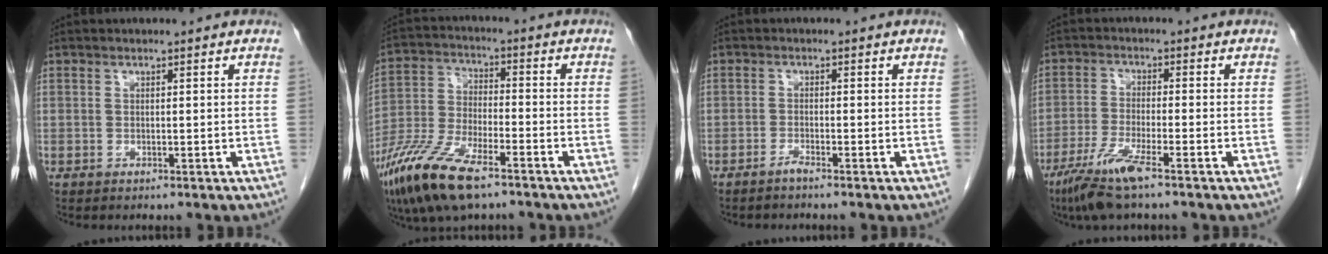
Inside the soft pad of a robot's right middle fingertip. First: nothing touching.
{"total": 13.7, "force": [-9.0, 3.7, 9.5], "torque": [-0.204, -0.026, -0.170]}
{"total": 1.3, "force": [-1.1, -0.2, 0.6], "torque": [-0.013, 0.000, -0.024]}
{"total": 8.0, "force": [-5.5, 0.0, 5.8], "torque": [-0.121, -0.023, -0.110]}